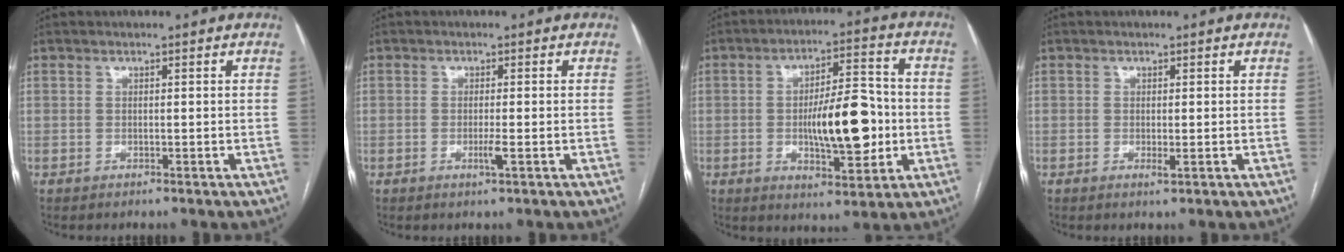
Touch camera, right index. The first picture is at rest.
{"total": 1.8, "force": [-0.6, -0.2, 1.7], "torque": [-0.034, -0.005, -0.012]}
{"total": 12.7, "force": [-1.5, 3.9, 12.0], "torque": [-0.191, 0.011, -0.019]}
{"total": 0.9, "force": [-0.2, 0.2, 0.8], "torque": [-0.010, -0.002, -0.004]}